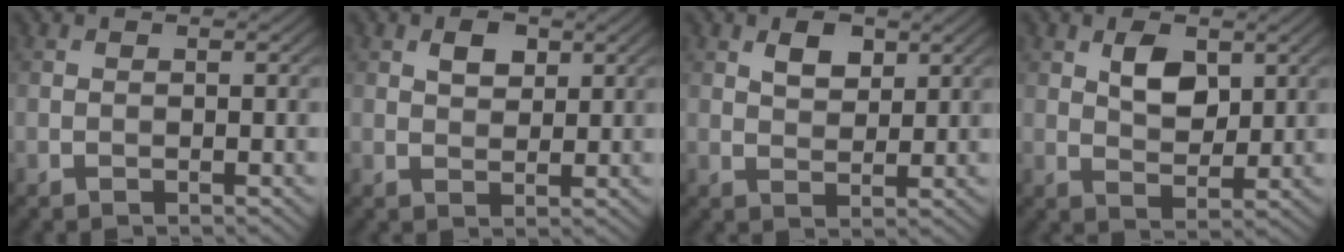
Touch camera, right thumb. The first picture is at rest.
{"total": 2.8, "force": [1.3, 1.8, 1.7], "torque": [-0.032, 0.000, 0.024]}
{"total": 3.4, "force": [1.7, 2.0, 2.1], "torque": [-0.039, -0.002, 0.033]}
{"total": 4.8, "force": [1.9, 2.8, 3.3], "torque": [-0.061, -0.002, 0.035]}